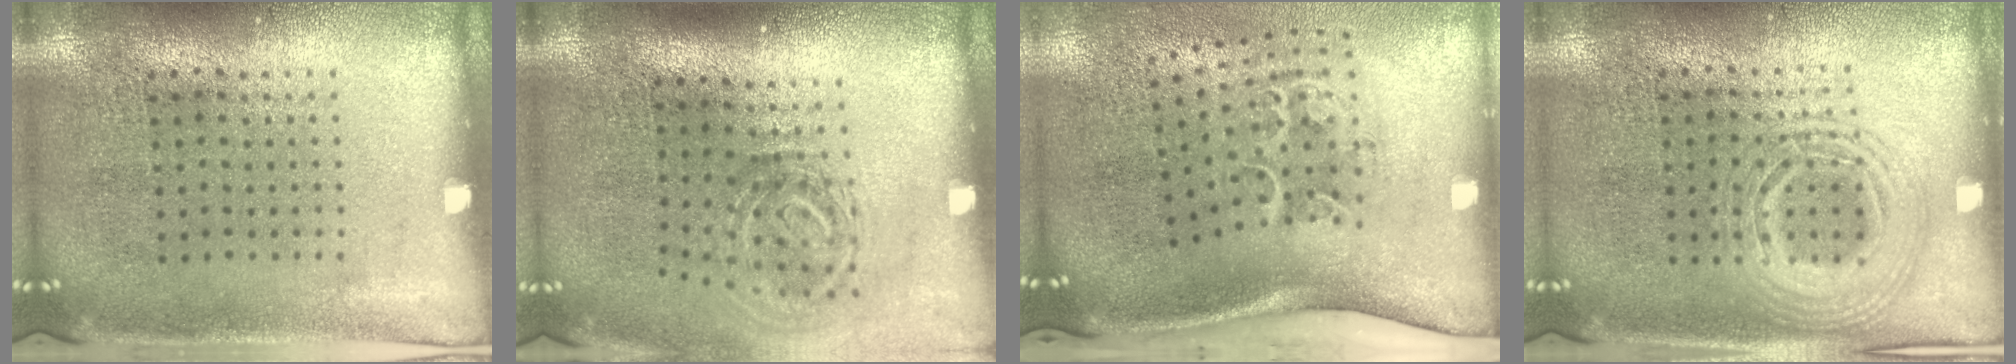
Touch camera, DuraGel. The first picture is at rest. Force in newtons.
{"total": 1.9, "press": 1.2, "slide": 1.5}
{"total": 2.2, "press": 1.3, "slide": 1.8}
{"total": 1.7, "press": 1.7, "slide": 0.1}